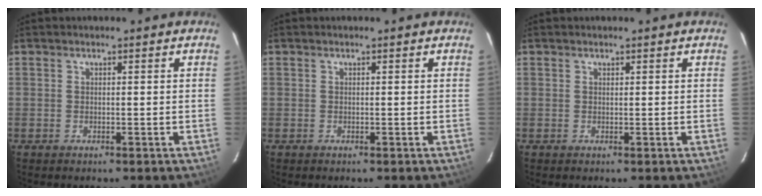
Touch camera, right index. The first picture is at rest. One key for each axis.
{"total": 0.0}
{"total": 0.0}